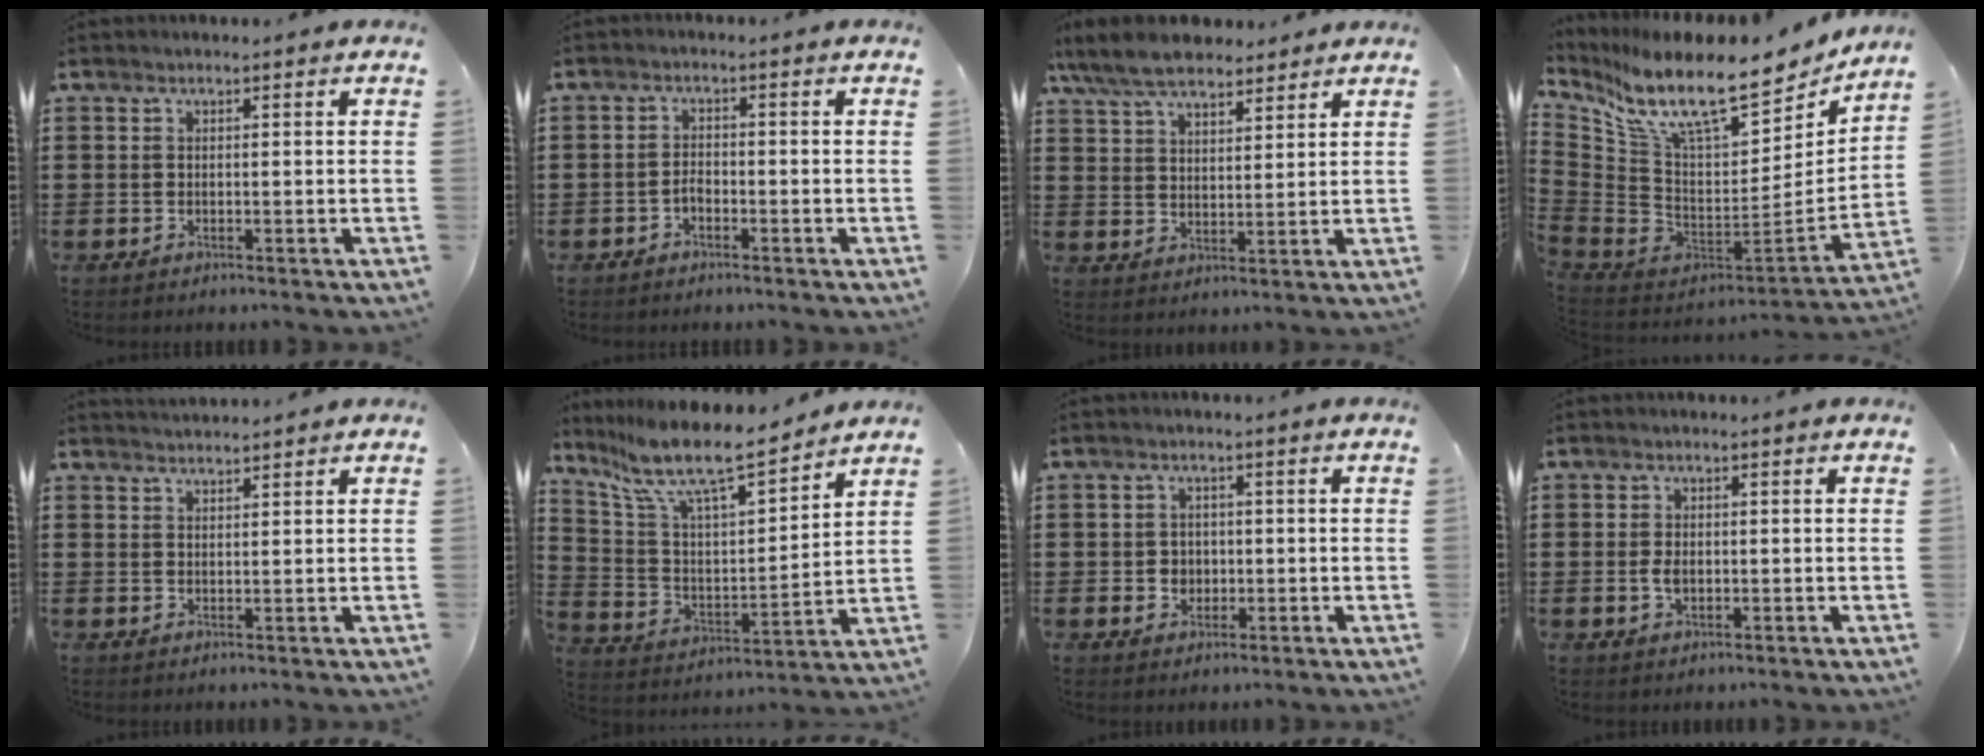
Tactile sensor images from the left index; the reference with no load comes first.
{"total": 1.7, "force": [-1.1, 0.8, 1.0], "torque": [-0.023, 0.004, -0.023]}
{"total": 8.3, "force": [7.1, 2.7, 3.3], "torque": [-0.089, -0.009, 0.133]}
{"total": 14.2, "force": [9.9, 3.2, 9.6], "torque": [-0.205, -0.077, 0.168]}
{"total": 1.7, "force": [1.7, 0.0, 0.1], "torque": [-0.004, 0.001, 0.033]}
{"total": 10.3, "force": [8.7, 1.5, 5.4], "torque": [-0.143, -0.056, 0.145]}
{"total": 2.5, "force": [-0.3, 2.4, 0.8], "torque": [-0.025, 0.006, -0.010]}
{"total": 2.3, "force": [-0.2, 1.4, 1.9], "torque": [-0.045, 0.001, -0.006]}